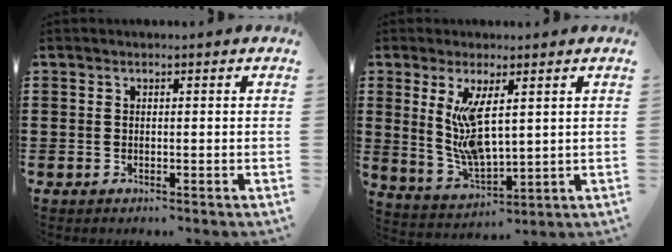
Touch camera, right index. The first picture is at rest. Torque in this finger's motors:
{"motor_torque": [0.33, 0.19, 0.75, 0.21]}